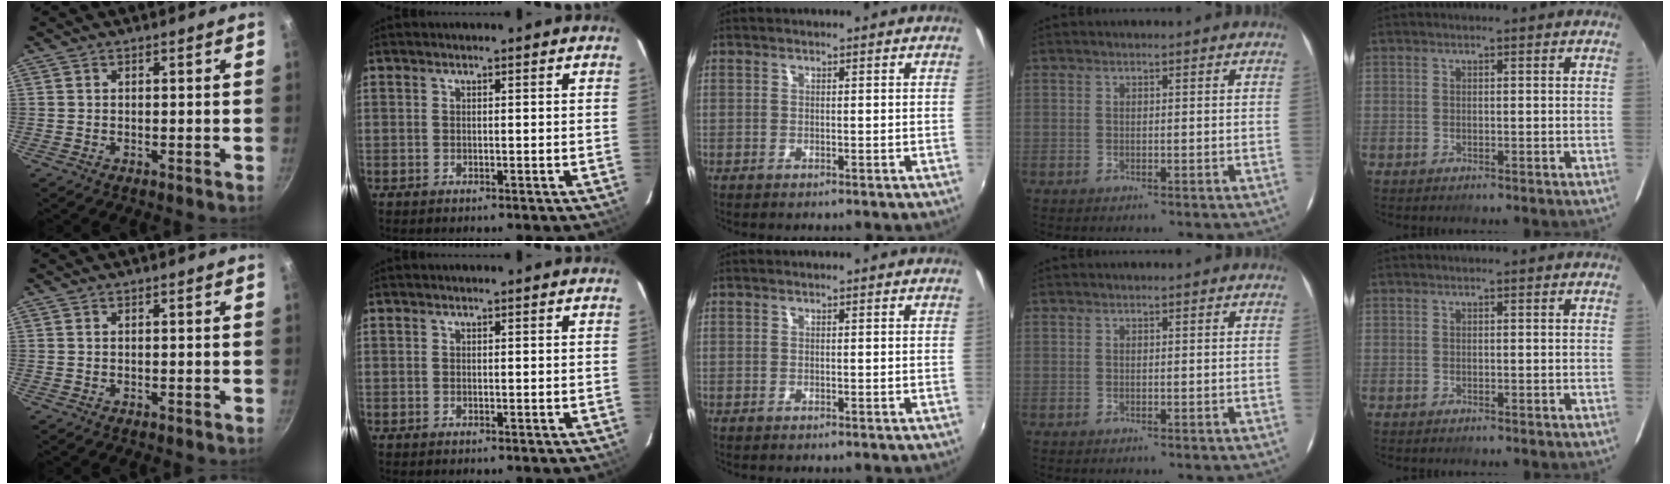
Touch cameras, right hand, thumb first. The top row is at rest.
{}